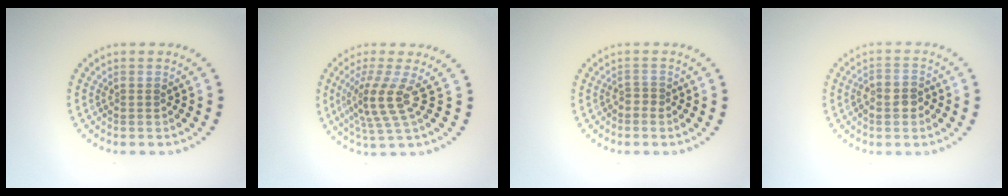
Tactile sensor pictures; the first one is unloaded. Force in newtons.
{"total": 3.5, "press": 2.5, "slide": 2.4}
{"total": 0.6, "press": 0.3, "slide": 0.5}
{"total": 2.2, "press": 2.0, "slide": 0.9}